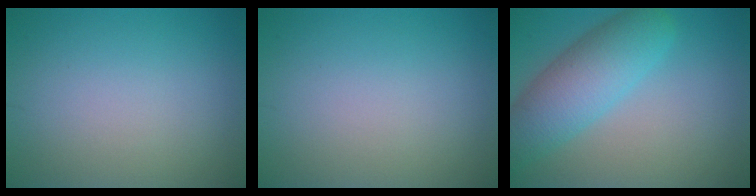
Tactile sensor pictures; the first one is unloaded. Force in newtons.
{"total": 0.0}
{"total": 6.4, "press": 6.4, "slide": 0.2}